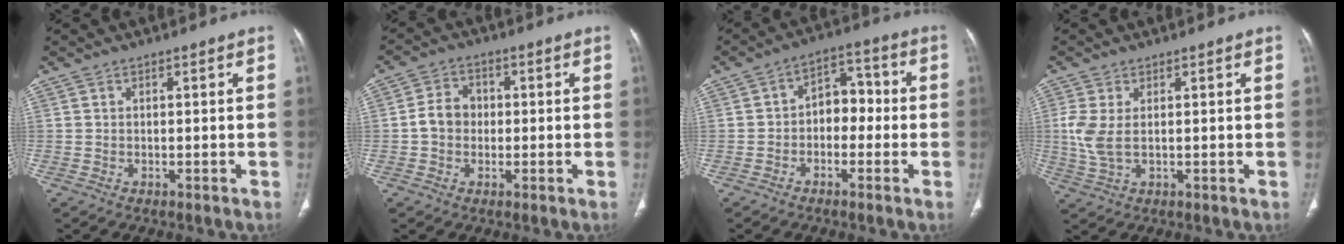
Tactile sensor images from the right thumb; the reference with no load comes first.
{"total": 5.2, "force": [-0.3, 4.4, 2.7], "torque": [-0.036, 0.015, -0.013]}
{"total": 7.0, "force": [-1.1, 5.1, 4.7], "torque": [-0.034, 0.036, -0.032]}
{"total": 4.8, "force": [0.5, 2.3, 4.2], "torque": [-0.108, -0.003, 0.016]}